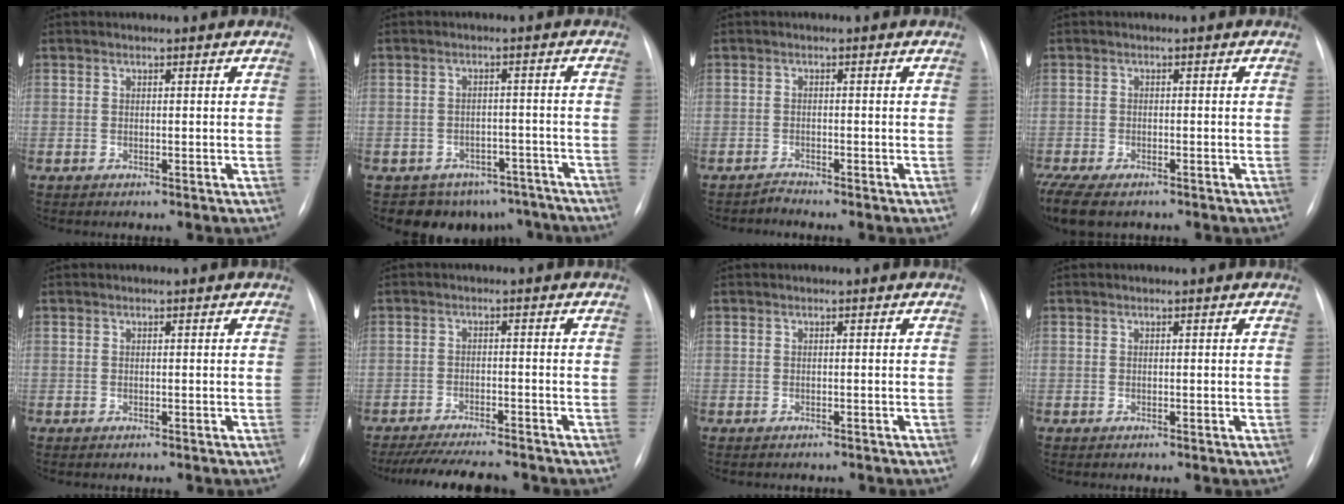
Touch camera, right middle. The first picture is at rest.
{"total": 9.5, "force": [-7.5, 5.8, 0.8], "torque": [0.011, 0.030, -0.083]}
{"total": 1.1, "force": [-1.0, -0.3, -0.3], "torque": [0.012, -0.006, -0.015]}
{"total": 10.9, "force": [-7.7, 4.8, 6.1], "torque": [-0.145, -0.010, -0.115]}
{"total": 1.5, "force": [-1.4, 0.4, 0.5], "torque": [-0.007, -0.003, -0.015]}
{"total": 11.9, "force": [-10.7, 1.7, 4.9], "torque": [-0.073, -0.009, -0.150]}
{"total": 4.7, "force": [-4.2, 1.4, 1.5], "torque": [-0.018, 0.002, -0.045]}
{"total": 0.7, "force": [-0.6, 0.1, 0.4], "torque": [-0.005, -0.001, -0.007]}